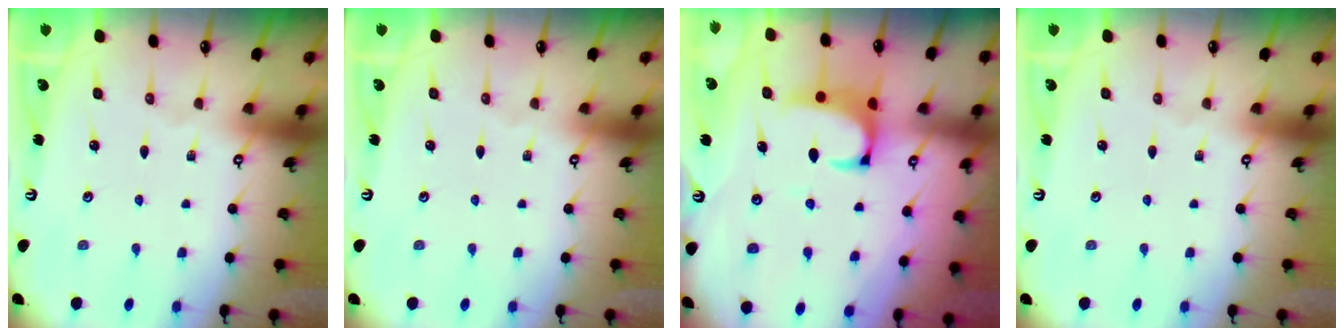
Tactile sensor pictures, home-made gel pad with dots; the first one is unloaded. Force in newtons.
{"total": 0.0}
{"total": 2.3, "press": 2.1, "slide": 1.0}
{"total": 0.0}